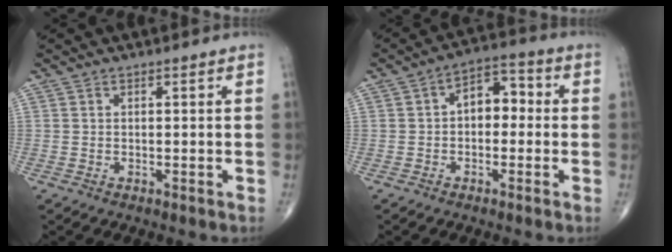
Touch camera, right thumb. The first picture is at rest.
{"total": 7.0, "force": [-0.1, 4.6, 5.2], "torque": [-0.049, 0.029, -0.016]}